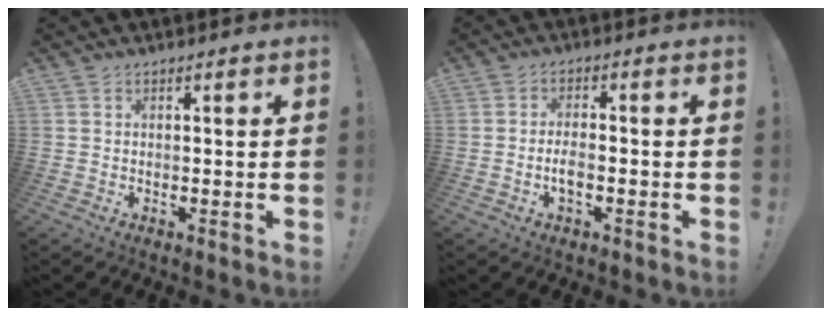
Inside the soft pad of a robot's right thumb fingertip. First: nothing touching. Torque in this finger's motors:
{"motor_torque": [-0.09, -0.35, 0.11, 0.08, 0.00]}